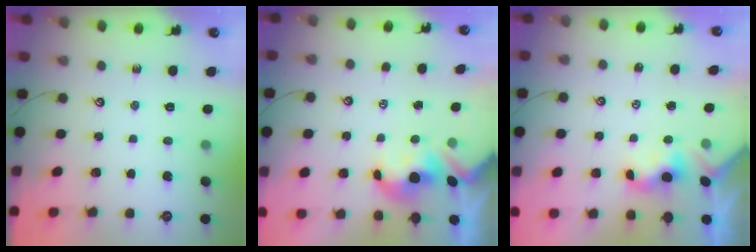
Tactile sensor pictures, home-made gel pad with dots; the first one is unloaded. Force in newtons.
{"total": 1.3, "press": 1.2, "slide": 0.6}
{"total": 1.1, "press": 1.0, "slide": 0.4}